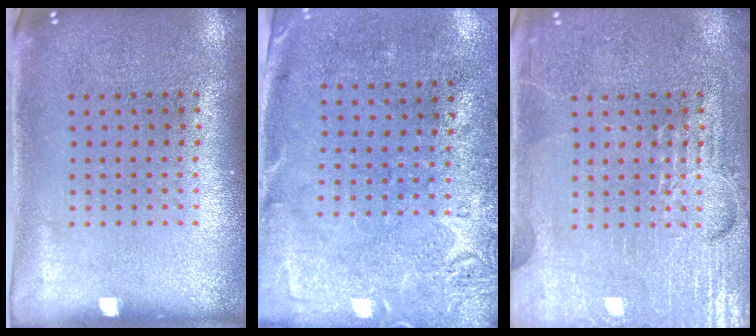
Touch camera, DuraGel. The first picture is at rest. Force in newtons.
{"total": 2.8, "press": 2.2, "slide": 1.7}
{"total": 5.6, "press": 5.5, "slide": 0.8}